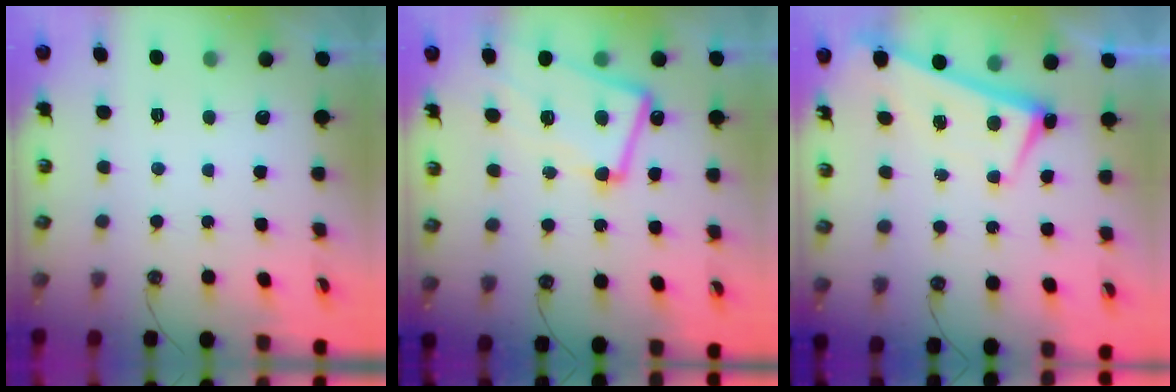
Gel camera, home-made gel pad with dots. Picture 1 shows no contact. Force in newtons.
{"total": 6.1, "press": 5.8, "slide": 1.9}
{"total": 1.3, "press": 1.1, "slide": 0.8}